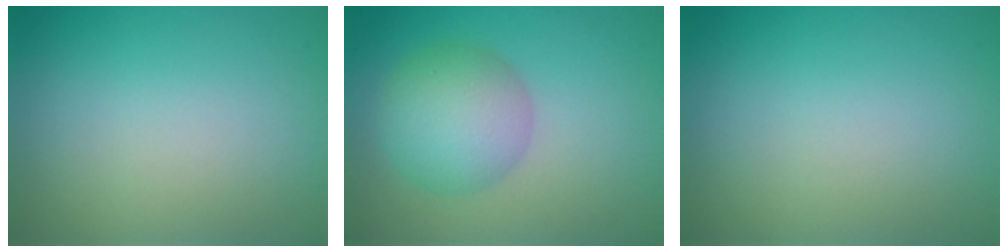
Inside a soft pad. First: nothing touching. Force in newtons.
{"total": 5.6, "press": 5.6, "slide": 0.1}
{"total": 0.0}